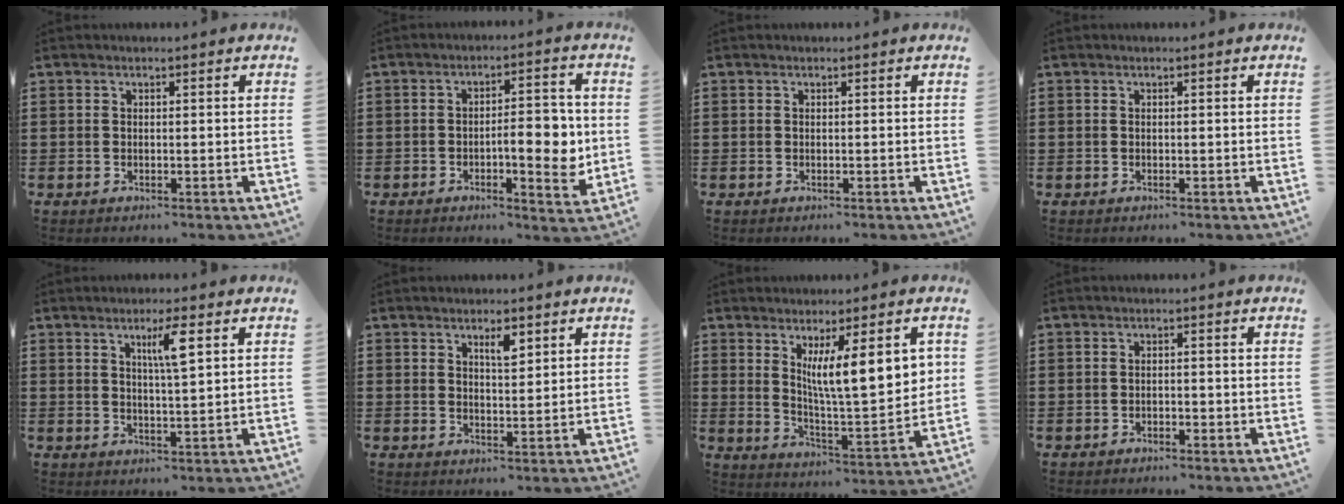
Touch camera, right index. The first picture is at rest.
{"total": 7.4, "force": [-0.9, 2.7, 6.8], "torque": [-0.086, -0.003, -0.022]}
{"total": 0.0}
{"total": 0.0}
{"total": 4.8, "force": [2.1, 0.5, 4.2], "torque": [-0.073, -0.001, 0.029]}
{"total": 2.8, "force": [1.8, 0.8, 2.0], "torque": [-0.036, 0.001, 0.029]}
{"total": 10.9, "force": [4.1, 2.1, 9.9], "torque": [-0.168, -0.013, 0.065]}
{"total": 1.0, "force": [-0.9, 0.4, 0.2], "torque": [-0.007, 0.000, -0.019]}